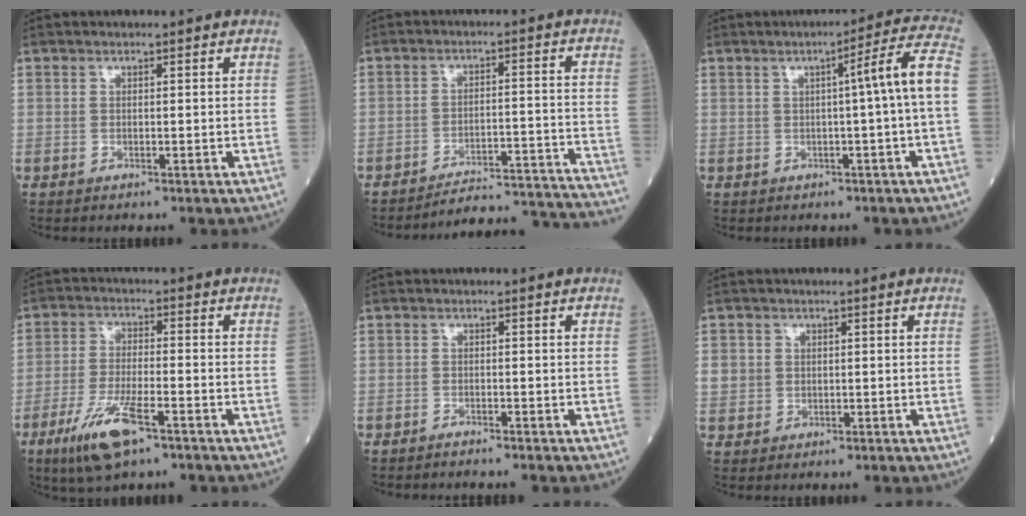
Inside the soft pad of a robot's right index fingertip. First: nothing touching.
{"total": 19.5, "force": [-19.3, -1.0, 2.7], "torque": [0.000, 0.009, -0.248]}
{"total": 7.1, "force": [0.0, -1.5, 6.9], "torque": [-0.095, 0.012, 0.001]}
{"total": 9.2, "force": [-5.2, 1.9, 7.4], "torque": [-0.152, -0.019, -0.094]}
{"total": 1.4, "force": [-1.4, -0.2, 0.4], "torque": [-0.007, 0.000, -0.019]}
{"total": 3.8, "force": [0.6, 3.6, 1.1], "torque": [-0.022, 0.009, 0.016]}